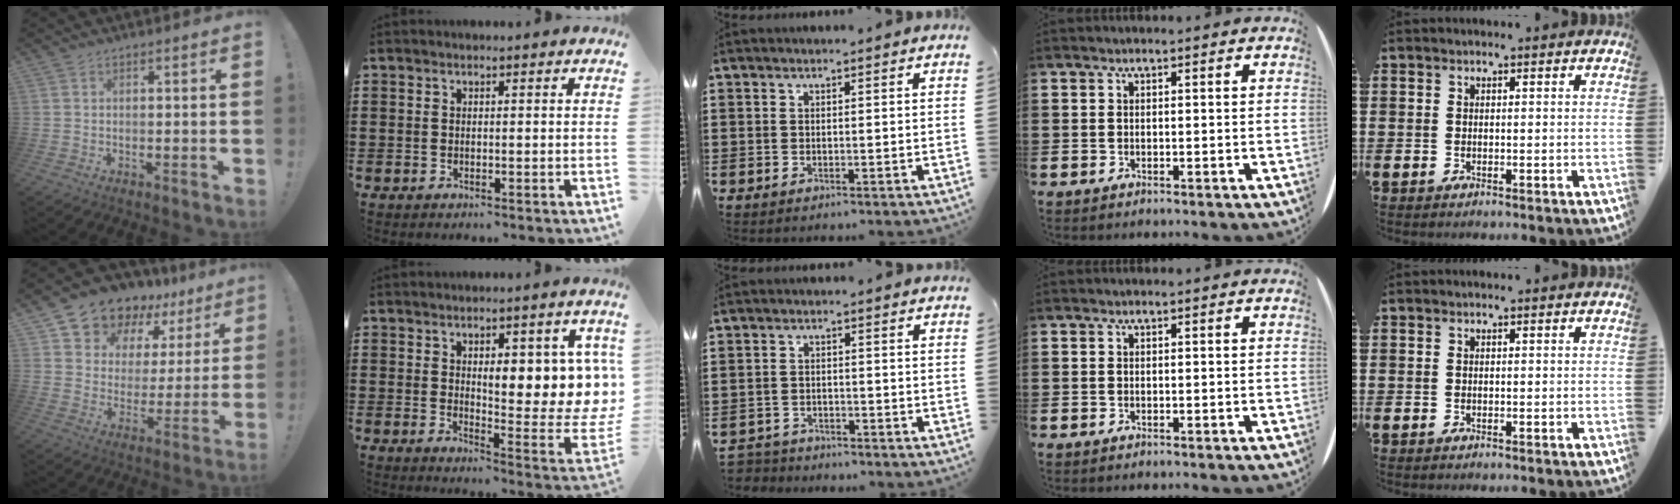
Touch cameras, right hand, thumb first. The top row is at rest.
{"thumb": {"total": 12.4, "force": [10.7, 5.7, 2.3], "torque": [-0.053, -0.094, 0.194]}, "index": {"total": 9.3, "force": [3.3, 3.4, 8.0], "torque": [-0.108, -0.023, 0.047]}, "middle": {"total": 2.6, "force": [-2.5, 0.4, -0.3], "torque": [-0.005, -0.003, -0.057]}}